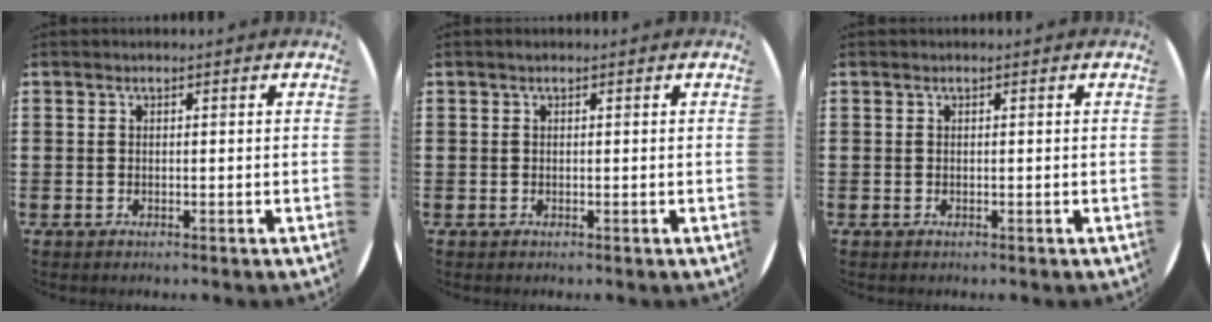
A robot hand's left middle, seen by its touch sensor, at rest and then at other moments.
{"total": 0.0}
{"total": 0.0}